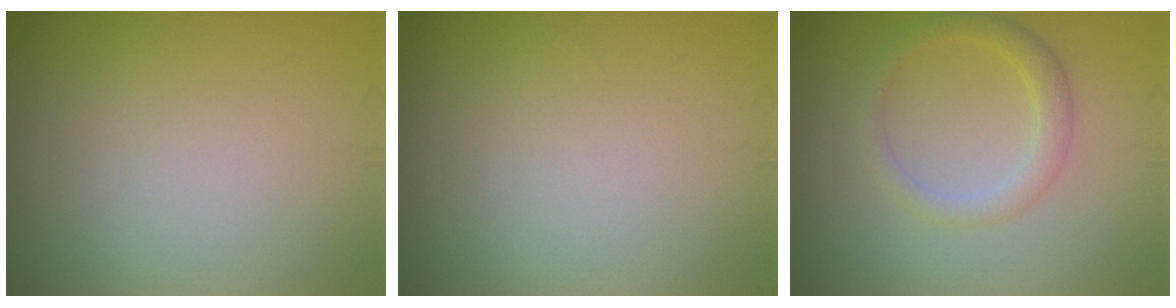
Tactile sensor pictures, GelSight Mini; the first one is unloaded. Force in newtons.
{"total": 0.0}
{"total": 2.3, "press": 2.3, "slide": 0.0}